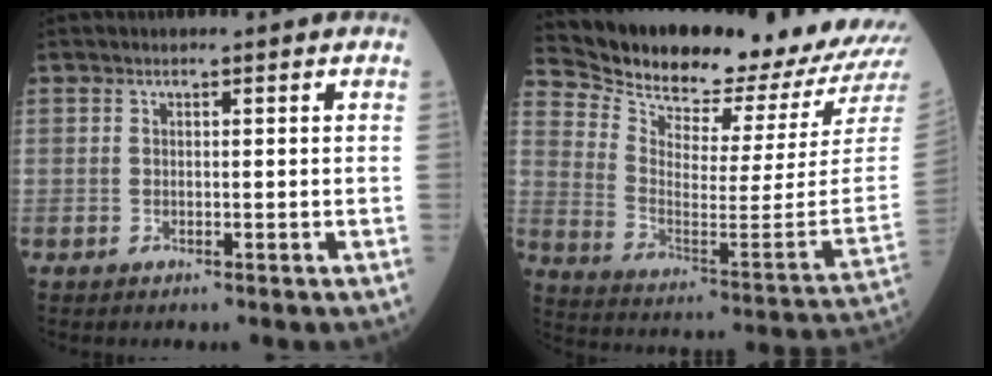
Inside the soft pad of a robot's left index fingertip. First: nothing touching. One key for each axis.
{"total": 23.1, "fx": 22.0, "fy": 1.0, "fz": 6.9, "tx": -0.145, "ty": -0.107, "tz": 0.312}